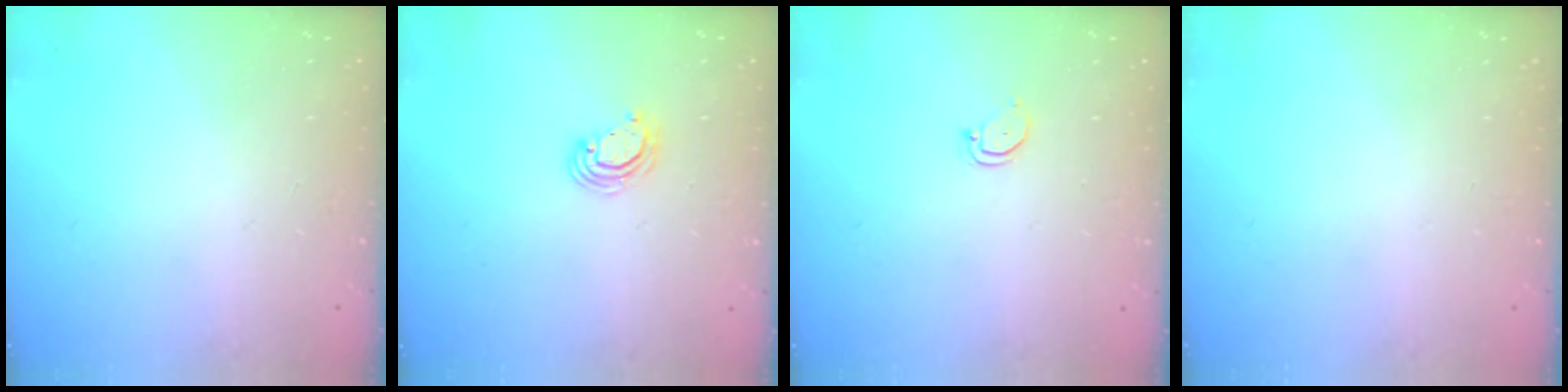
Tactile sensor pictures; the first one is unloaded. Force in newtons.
{"total": 4.4, "press": 4.4, "slide": 0.2}
{"total": 2.4, "press": 2.4, "slide": 0.2}
{"total": 0.0}